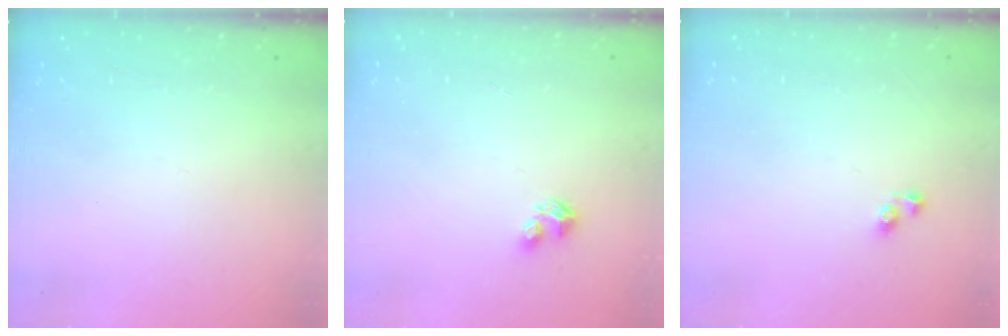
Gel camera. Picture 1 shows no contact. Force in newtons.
{"total": 3.3, "press": 3.2, "slide": 0.3}
{"total": 3.6, "press": 3.6, "slide": 0.3}